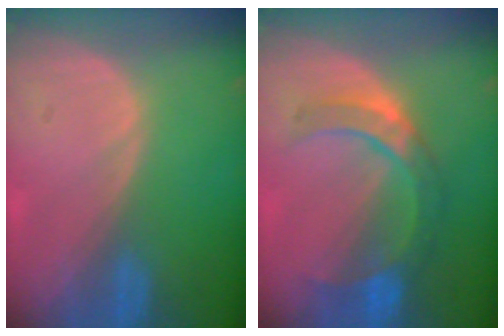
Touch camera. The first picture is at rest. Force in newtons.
{"total": 7.1, "press": 7.0, "slide": 0.8}